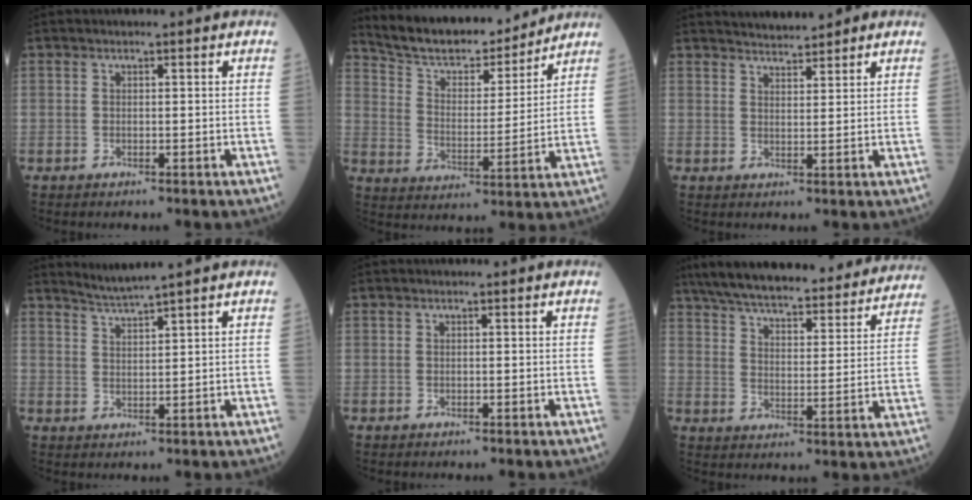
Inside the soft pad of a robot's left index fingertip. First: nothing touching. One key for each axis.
{"total": 15.4, "fx": 14.2, "fy": 3.1, "fz": 5.0, "tx": -0.086, "ty": -0.001, "tz": 0.234}
{"total": 4.8, "fx": 4.6, "fy": 1.0, "fz": 1.3, "tx": -0.022, "ty": 0.014, "tz": 0.071}
{"total": 3.1, "fx": 2.7, "fy": -1.5, "fz": 0.3, "tx": -0.011, "ty": -0.011, "tz": 0.060}
{"total": 0.0}
{"total": 30.1, "fx": 26.7, "fy": 5.9, "fz": 12.5, "tx": -0.205, "ty": -0.016, "tz": 0.345}